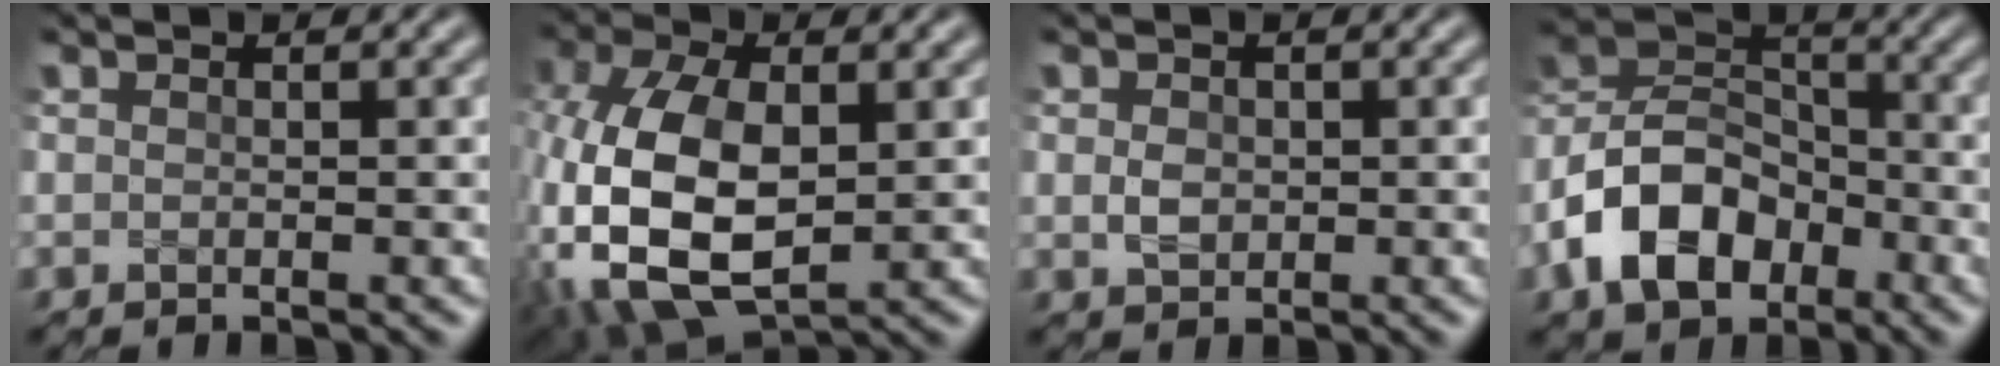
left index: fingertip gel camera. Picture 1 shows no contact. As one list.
[{"total": 12.5, "force": [-1.4, 7.2, 10.1], "torque": [-0.241, -0.009, -0.026]}, {"total": 1.7, "force": [0.1, 1.4, 1.1], "torque": [-0.022, -0.001, 0.001]}, {"total": 8.4, "force": [-4.0, 5.7, 4.7], "torque": [-0.089, 0.006, -0.092]}]